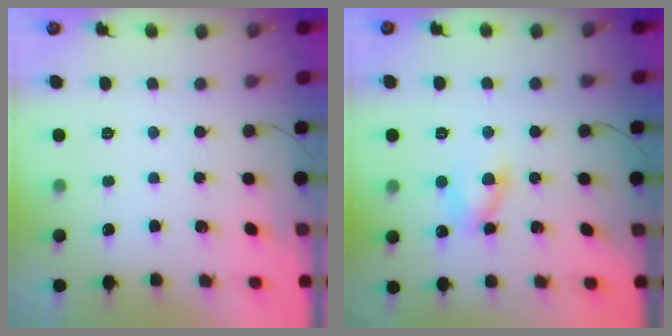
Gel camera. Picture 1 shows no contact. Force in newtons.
{"total": 5.7, "press": 5.7, "slide": 0.3}